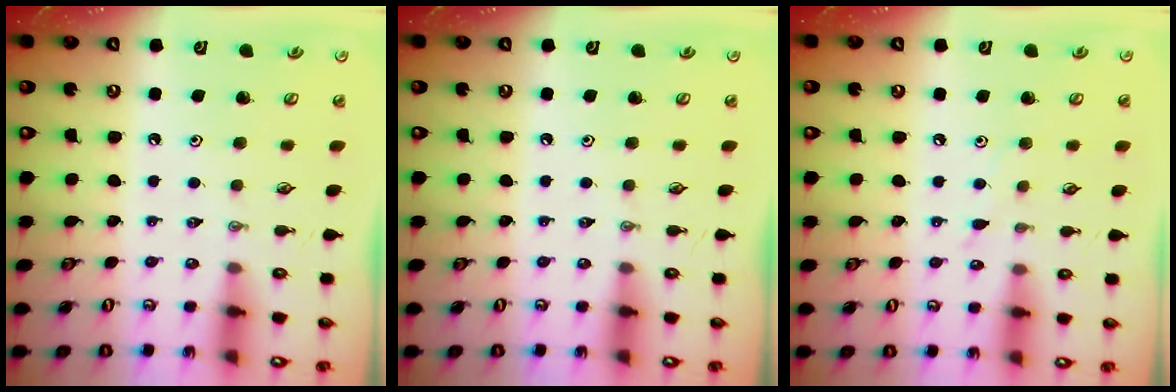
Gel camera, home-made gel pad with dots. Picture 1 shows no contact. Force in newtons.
{"total": 0.0}
{"total": 5.0, "press": 5.0, "slide": 0.7}